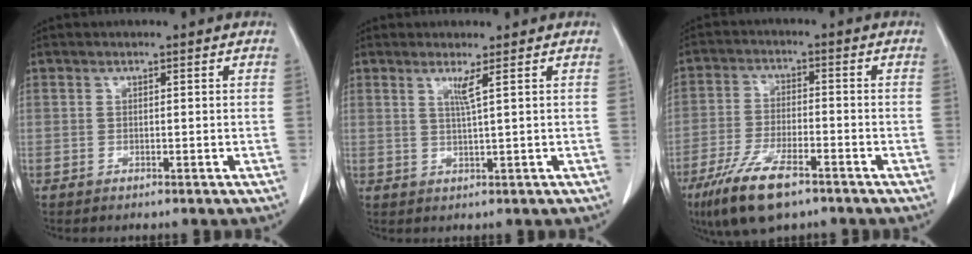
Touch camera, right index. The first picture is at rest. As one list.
[{"total": 2.1, "force": [1.0, -0.7, 1.7], "torque": [-0.037, -0.011, 0.024]}, {"total": 10.5, "force": [-6.9, 2.9, 7.4], "torque": [-0.147, -0.019, -0.120]}]